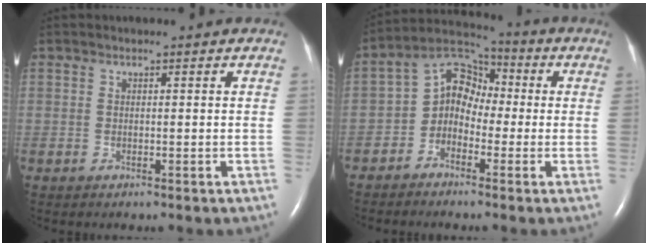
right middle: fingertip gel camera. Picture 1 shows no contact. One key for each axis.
{"total": 6.7, "fx": -1.7, "fy": 5.4, "fz": 3.7, "tx": -0.062, "ty": 0.031, "tz": -0.046}